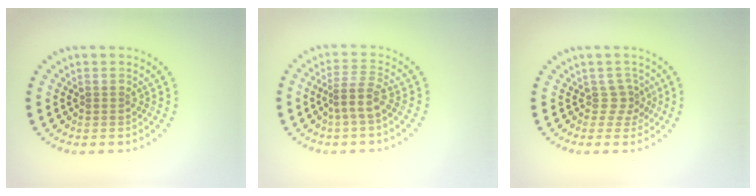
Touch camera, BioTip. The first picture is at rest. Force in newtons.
{"total": 2.5, "press": 1.8, "slide": 1.6}
{"total": 2.0, "press": 1.4, "slide": 1.4}